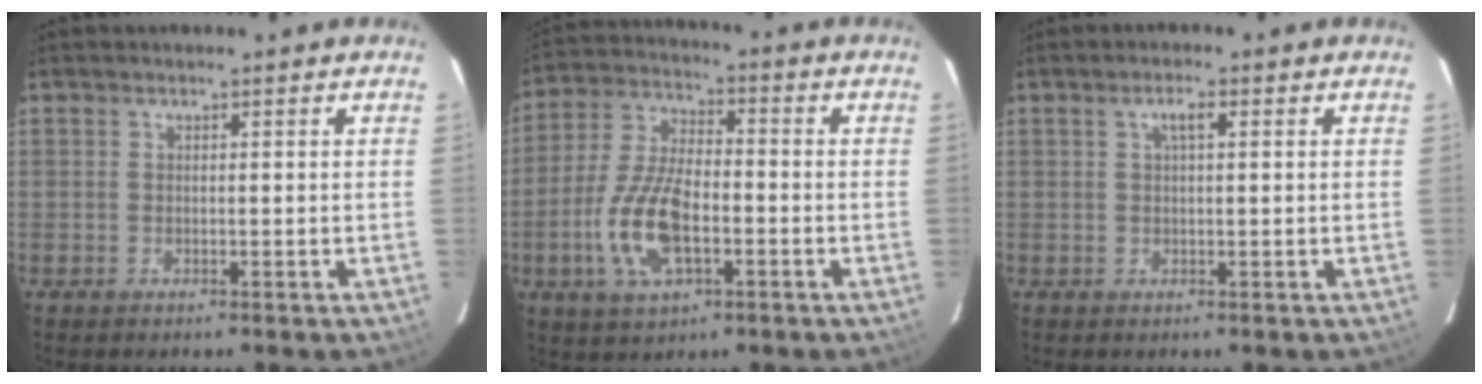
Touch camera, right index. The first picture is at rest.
{"total": 13.3, "force": [-4.1, 6.0, 11.1], "torque": [-0.239, 0.000, -0.076]}
{"total": 2.2, "force": [0.7, 0.5, 2.0], "torque": [-0.038, 0.008, 0.013]}